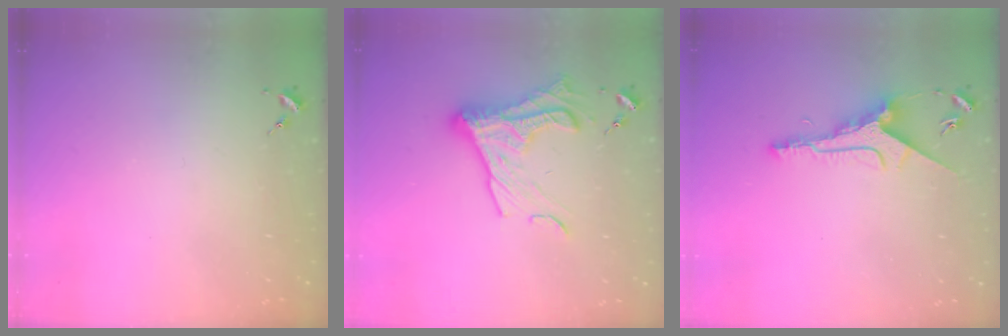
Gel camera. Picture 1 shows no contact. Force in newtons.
{"total": 15.9, "press": 15.9, "slide": 1.0}
{"total": 10.3, "press": 10.3, "slide": 0.1}